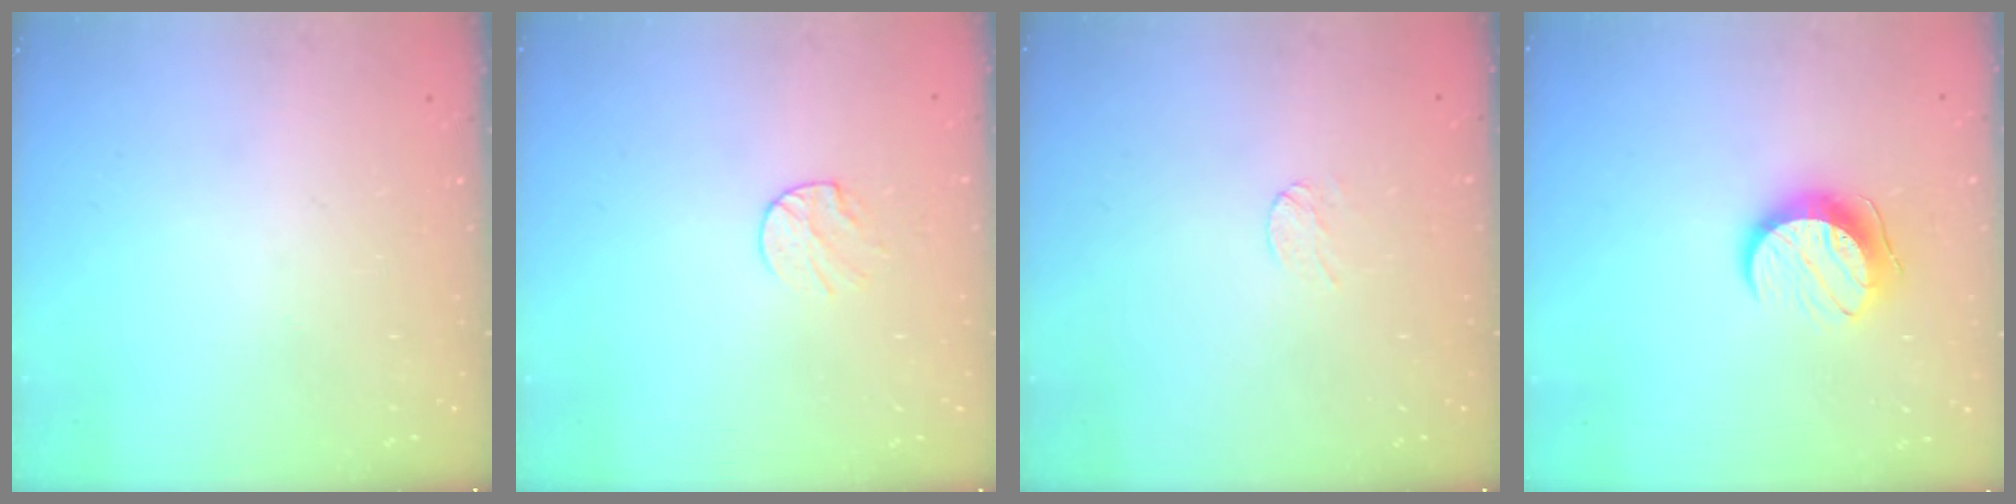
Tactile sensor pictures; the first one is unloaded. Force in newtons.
{"total": 5.1, "press": 5.1, "slide": 0.5}
{"total": 3.0, "press": 3.0, "slide": 0.2}
{"total": 10.0, "press": 10.0, "slide": 0.3}